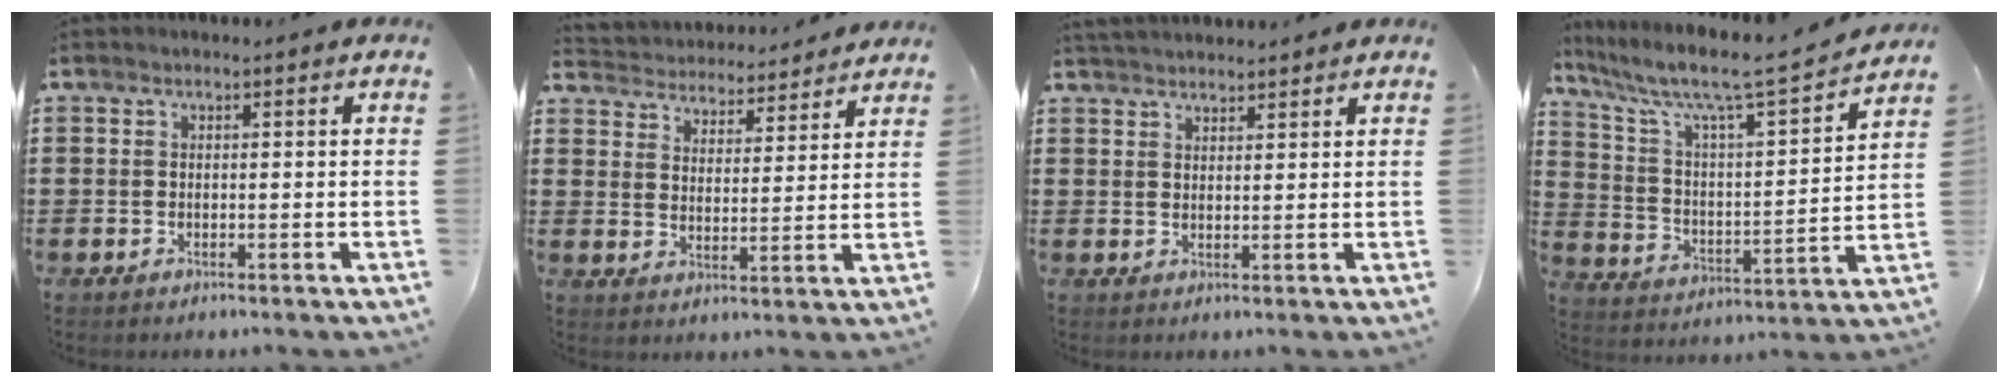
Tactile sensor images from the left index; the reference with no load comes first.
{"total": 4.2, "force": [4.1, 0.2, -0.6], "torque": [-0.015, -0.033, 0.068]}
{"total": 2.4, "force": [2.4, 0.1, 0.1], "torque": [-0.008, -0.001, 0.047]}
{"total": 6.9, "force": [6.0, 0.3, 3.5], "torque": [-0.100, -0.054, 0.091]}